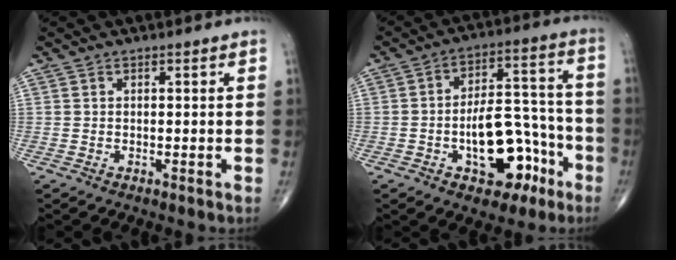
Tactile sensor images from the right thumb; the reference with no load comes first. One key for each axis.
{"total": 14.9, "fx": -5.8, "fy": 8.1, "fz": 11.1, "tx": -0.130, "ty": 0.056, "tz": -0.082}